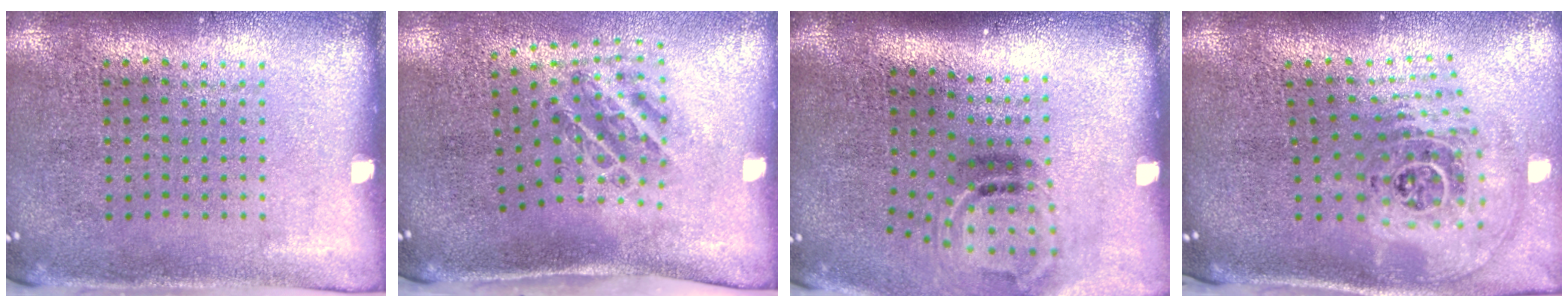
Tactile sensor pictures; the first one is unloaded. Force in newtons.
{"total": 1.3, "press": 1.1, "slide": 0.6}
{"total": 1.9, "press": 1.2, "slide": 1.5}
{"total": 2.9, "press": 2.0, "slide": 2.1}